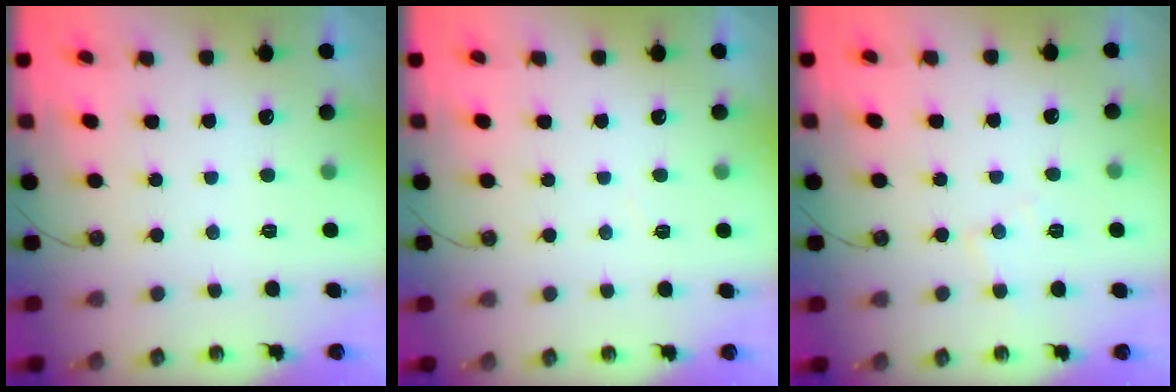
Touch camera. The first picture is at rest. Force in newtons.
{"total": 2.6, "press": 2.6, "slide": 0.4}
{"total": 5.2, "press": 5.2, "slide": 0.8}